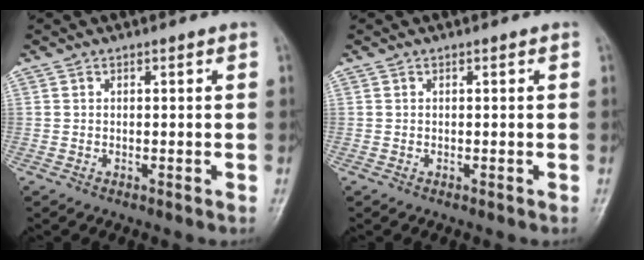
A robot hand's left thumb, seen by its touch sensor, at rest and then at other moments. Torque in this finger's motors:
{"motor_torque": [0.01, 0.01, 0.01, -0.01, 0.00]}